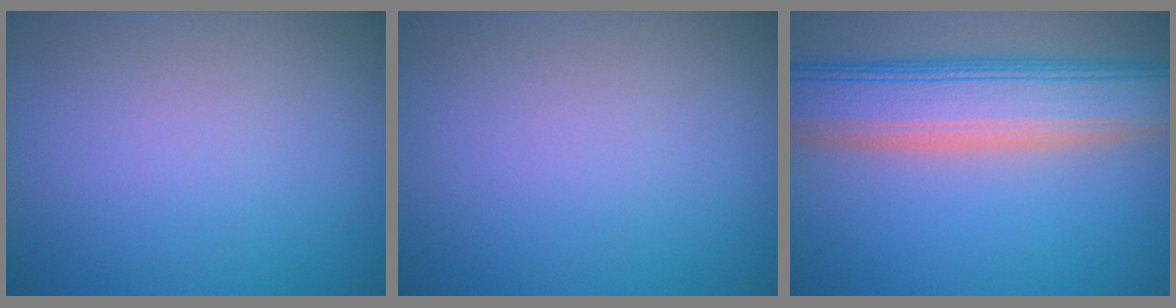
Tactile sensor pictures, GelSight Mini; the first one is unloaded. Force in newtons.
{"total": 0.0}
{"total": 9.2, "press": 9.2, "slide": 0.5}